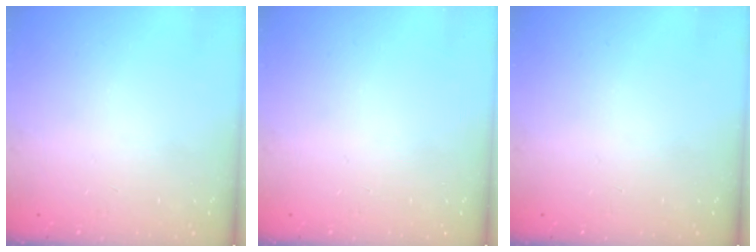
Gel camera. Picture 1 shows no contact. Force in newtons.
{"total": 0.0}
{"total": 0.0}